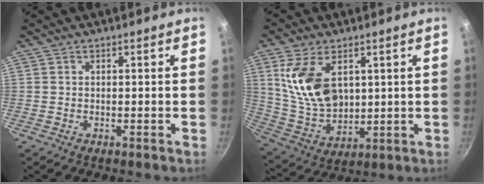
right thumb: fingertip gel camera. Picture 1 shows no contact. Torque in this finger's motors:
{"motor_torque": [-0.01, 0.50, 0.77, 0.14, 0.26]}